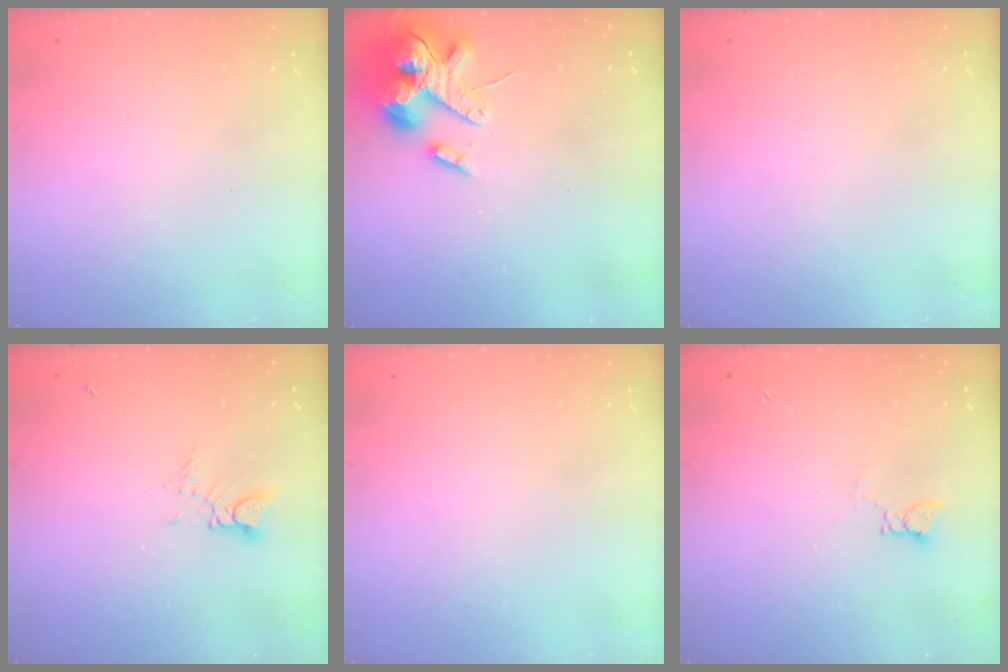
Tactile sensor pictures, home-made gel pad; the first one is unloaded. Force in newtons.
{"total": 13.1, "press": 13.0, "slide": 1.9}
{"total": 0.0}
{"total": 3.4, "press": 3.4, "slide": 0.3}
{"total": 0.0}
{"total": 2.2, "press": 2.2, "slide": 0.3}